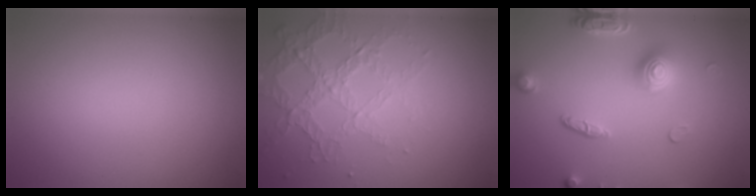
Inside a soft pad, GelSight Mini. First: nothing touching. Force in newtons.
{"total": 4.2, "press": 3.0, "slide": 2.9}
{"total": 4.2, "press": 3.5, "slide": 2.3}